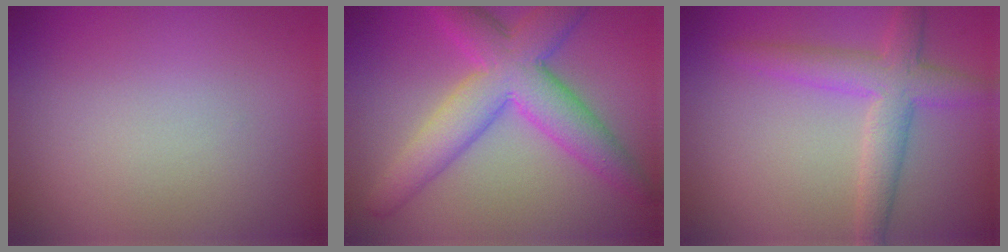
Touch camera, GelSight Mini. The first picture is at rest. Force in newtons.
{"total": 7.3, "press": 7.3, "slide": 0.1}
{"total": 4.2, "press": 4.2, "slide": 0.3}